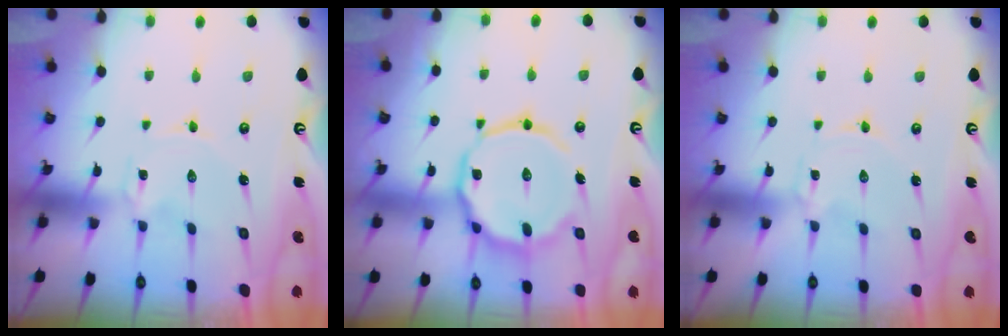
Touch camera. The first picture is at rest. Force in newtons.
{"total": 16.2, "press": 16.2, "slide": 1.1}
{"total": 0.0}